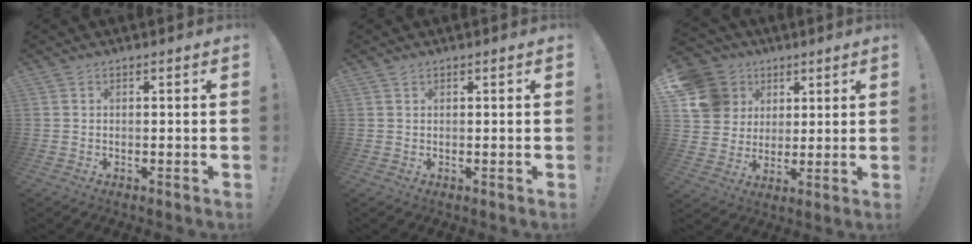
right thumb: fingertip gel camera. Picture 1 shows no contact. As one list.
[{"total": 0.7, "force": [0.6, 0.4, 0.3], "torque": [-0.003, 0.000, 0.010]}, {"total": 14.3, "force": [5.1, 12.4, 5.0], "torque": [-0.072, -0.018, 0.110]}]